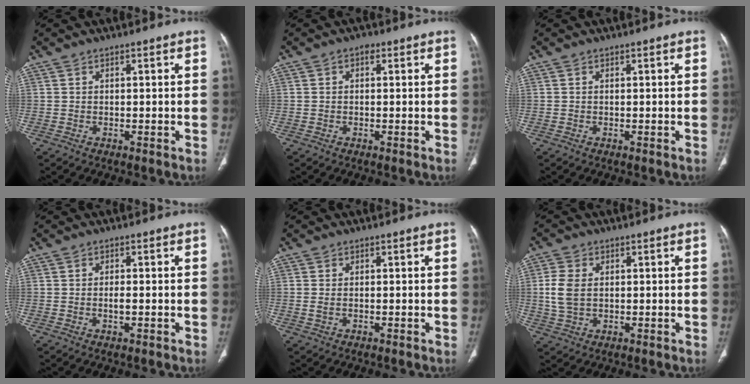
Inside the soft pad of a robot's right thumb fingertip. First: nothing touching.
{"total": 1.4, "force": [0.3, 1.0, 0.8], "torque": [-0.010, 0.005, 0.001]}
{"total": 0.0}
{"total": 1.8, "force": [-0.4, 0.7, 1.6], "torque": [-0.031, 0.001, -0.009]}
{"total": 1.3, "force": [-0.2, 0.8, 1.0], "torque": [-0.031, 0.001, -0.002]}
{"total": 6.3, "force": [0.5, 4.2, 4.7], "torque": [-0.107, 0.002, 0.013]}